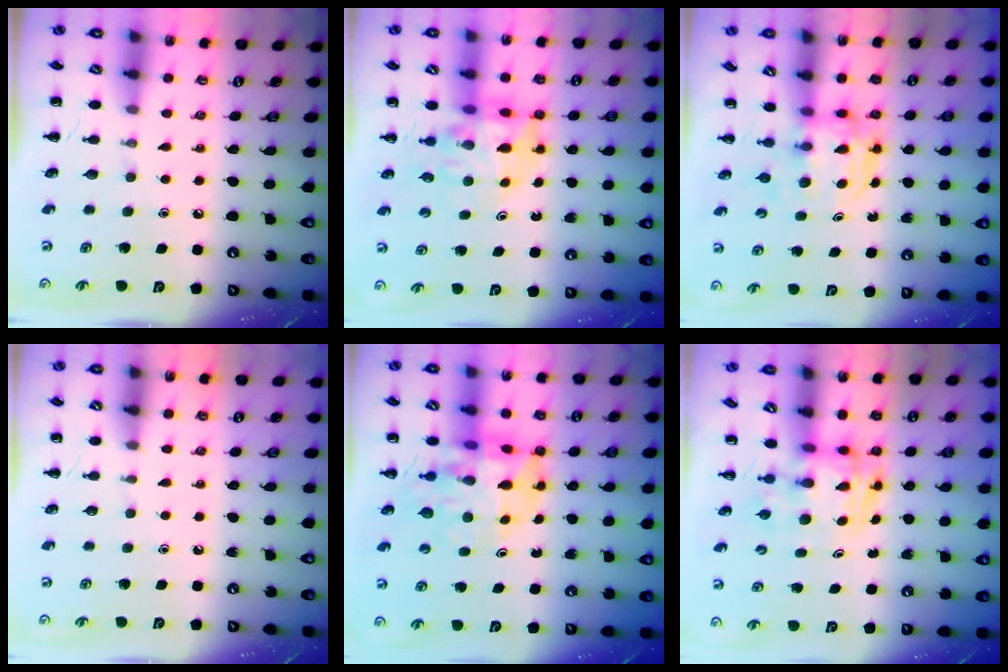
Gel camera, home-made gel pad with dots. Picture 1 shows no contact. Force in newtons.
{"total": 10.5, "press": 10.0, "slide": 3.1}
{"total": 3.6, "press": 3.6, "slide": 0.3}
{"total": 0.0}
{"total": 10.6, "press": 10.1, "slide": 3.3}
{"total": 2.8, "press": 2.8, "slide": 0.5}